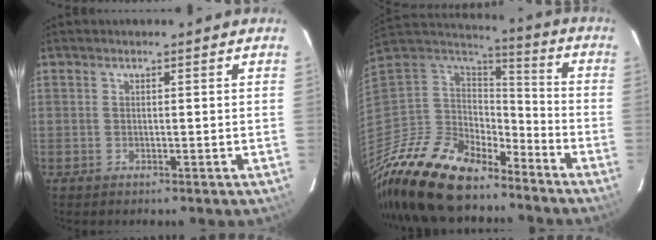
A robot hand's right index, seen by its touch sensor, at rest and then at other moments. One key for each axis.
{"total": 19.2, "fx": -14.8, "fy": 8.9, "fz": 8.4, "tx": -0.199, "ty": 0.000, "tz": -0.265}